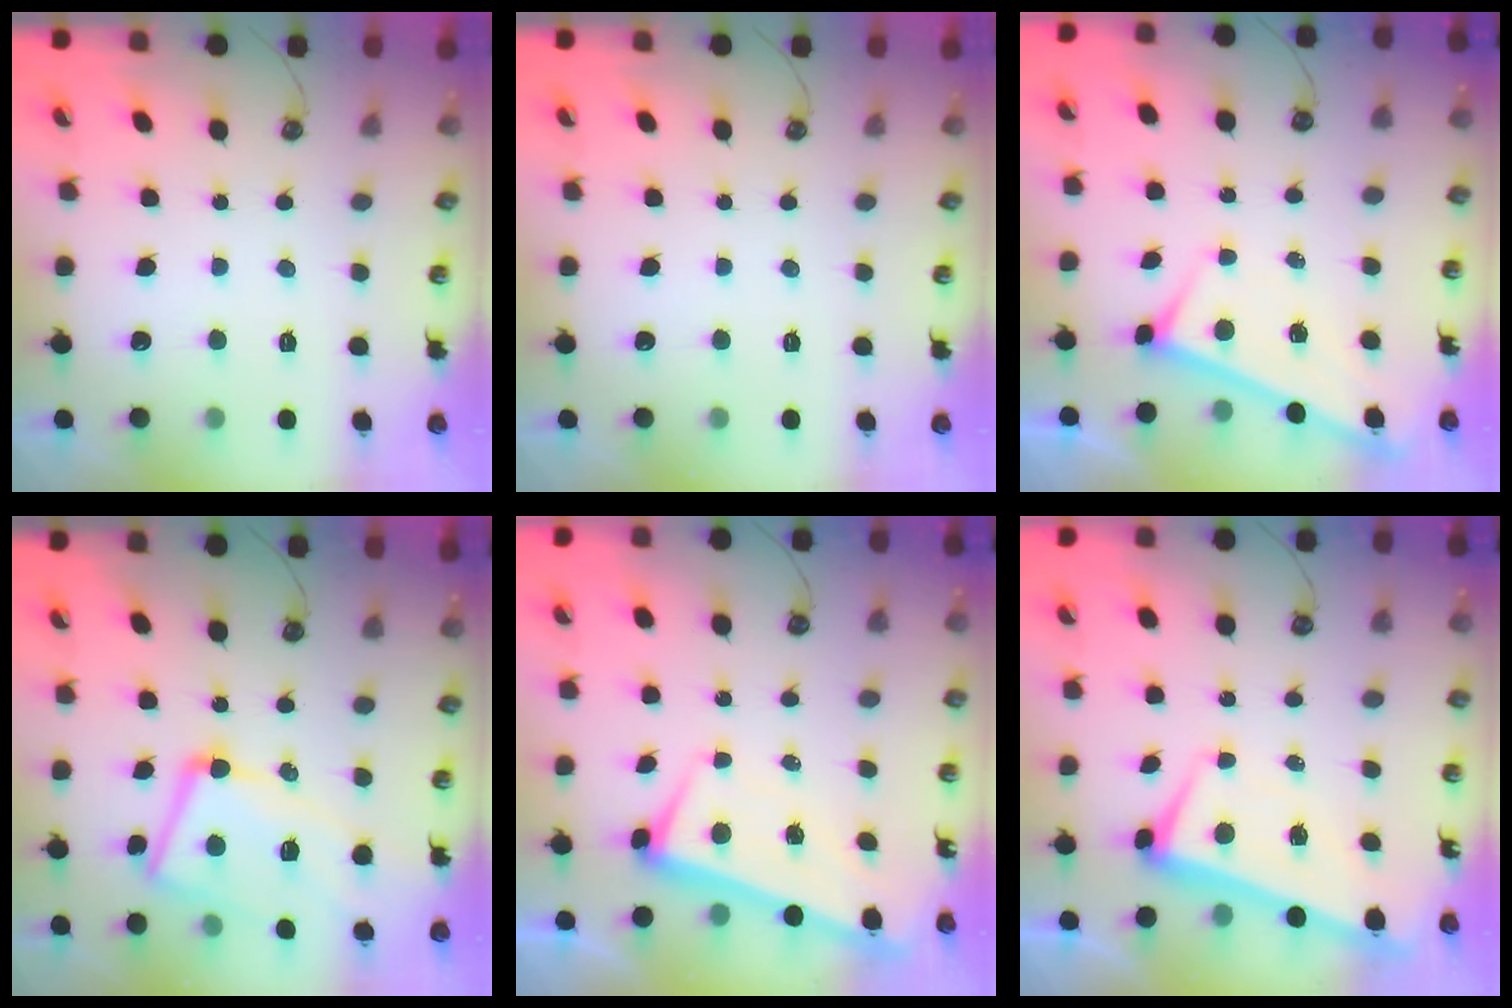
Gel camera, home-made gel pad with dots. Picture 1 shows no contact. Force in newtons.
{"total": 0.0}
{"total": 3.2, "press": 3.2, "slide": 0.4}
{"total": 9.6, "press": 9.6, "slide": 0.7}
{"total": 1.8, "press": 0.8, "slide": 1.6}
{"total": 2.2, "press": 2.1, "slide": 0.7}